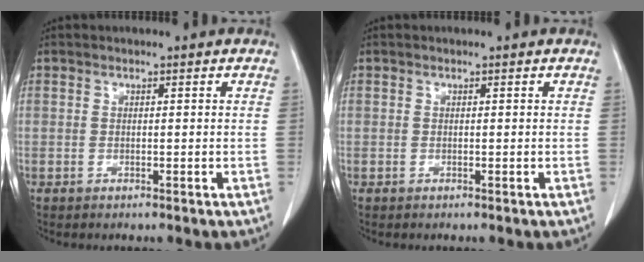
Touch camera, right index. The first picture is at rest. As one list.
[{"total": 0.0}]